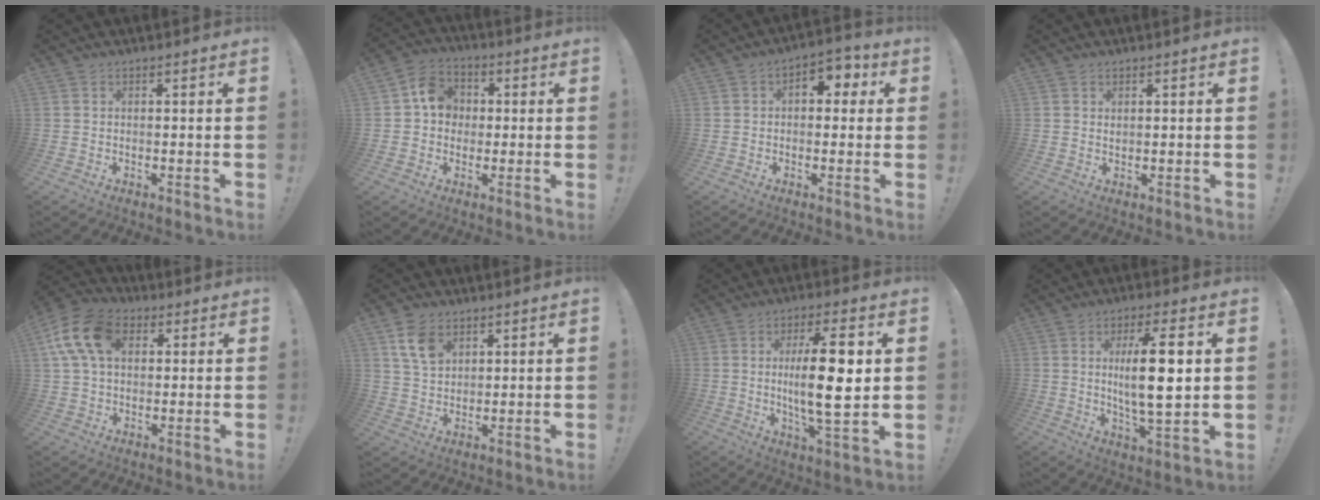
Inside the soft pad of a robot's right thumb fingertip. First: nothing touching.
{"total": 9.3, "force": [1.0, 8.1, 4.3], "torque": [-0.055, 0.014, 0.024]}
{"total": 5.8, "force": [1.2, 4.2, 3.8], "torque": [-0.043, -0.003, 0.018]}
{"total": 0.7, "force": [0.5, 0.5, 0.1], "torque": [-0.002, -0.001, 0.011]}
{"total": 15.2, "force": [4.5, 10.2, 10.2], "torque": [-0.192, -0.001, 0.087]}
{"total": 9.0, "force": [4.7, 6.3, 4.4], "torque": [-0.071, -0.012, 0.093]}
{"total": 16.3, "force": [1.3, 3.7, 15.8], "torque": [-0.279, -0.011, 0.004]}
{"total": 14.1, "force": [1.9, 3.2, 13.6], "torque": [-0.238, -0.012, 0.018]}